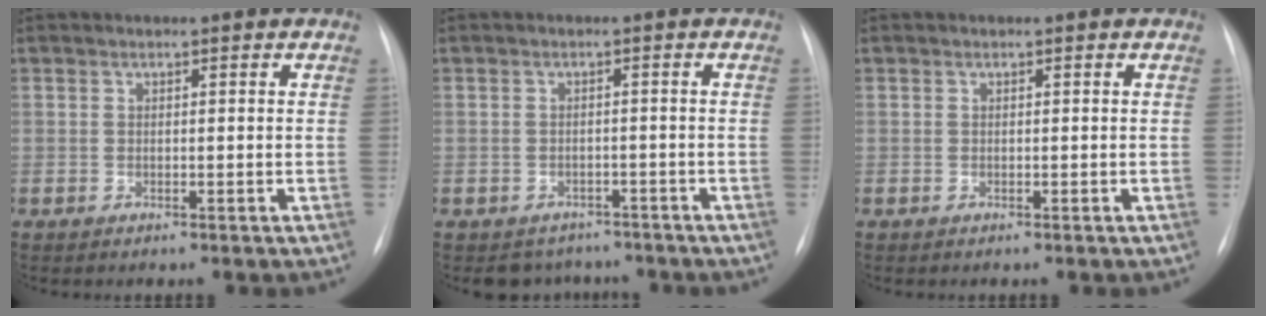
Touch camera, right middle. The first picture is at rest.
{"total": 4.5, "force": [-3.8, 2.4, -0.2], "torque": [0.007, 0.013, -0.050]}
{"total": 0.0}